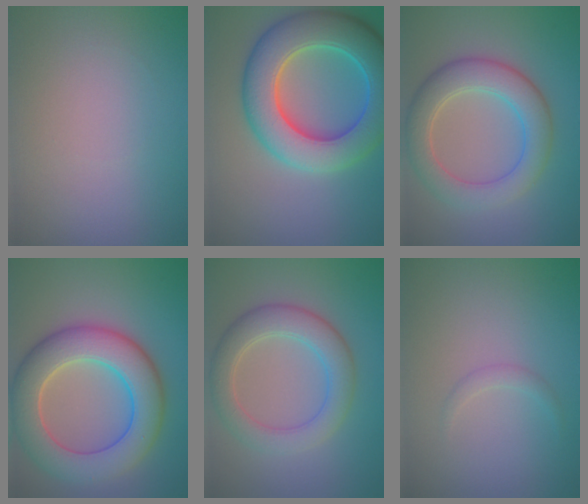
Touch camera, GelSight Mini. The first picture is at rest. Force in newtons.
{"total": 10.1, "press": 10.1, "slide": 0.6}
{"total": 6.0, "press": 5.9, "slide": 0.4}
{"total": 9.2, "press": 9.2, "slide": 0.6}
{"total": 5.0, "press": 5.0, "slide": 0.1}
{"total": 0.8, "press": 0.8, "slide": 0.0}